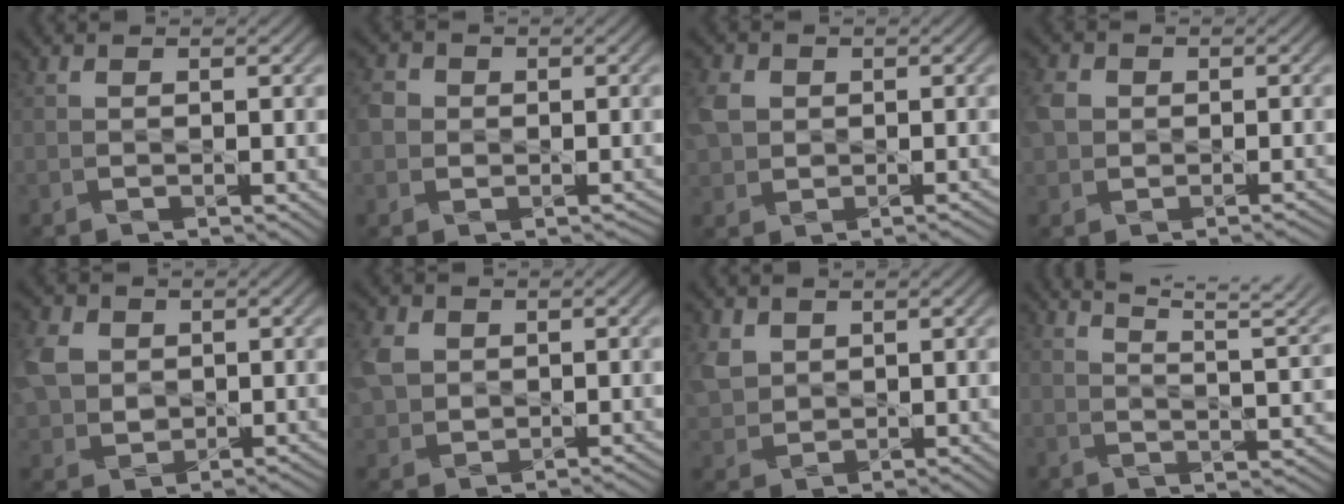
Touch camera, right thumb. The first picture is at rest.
{"total": 4.9, "force": [0.0, 4.6, 1.5], "torque": [-0.040, 0.017, -0.019]}
{"total": 3.1, "force": [0.8, 2.8, 1.1], "torque": [-0.031, 0.009, 0.013]}
{"total": 2.9, "force": [0.1, 2.7, 1.0], "torque": [-0.025, 0.007, 0.003]}
{"total": 5.5, "force": [1.4, 4.6, 2.7], "torque": [-0.088, 0.010, 0.024]}
{"total": 3.8, "force": [1.2, 3.3, 1.5], "torque": [-0.049, 0.010, 0.021]}
{"total": 3.4, "force": [2.2, 2.4, 0.8], "torque": [-0.038, 0.006, 0.045]}
{"total": 9.9, "force": [8.6, 1.3, 4.8], "torque": [-0.079, 0.012, 0.117]}